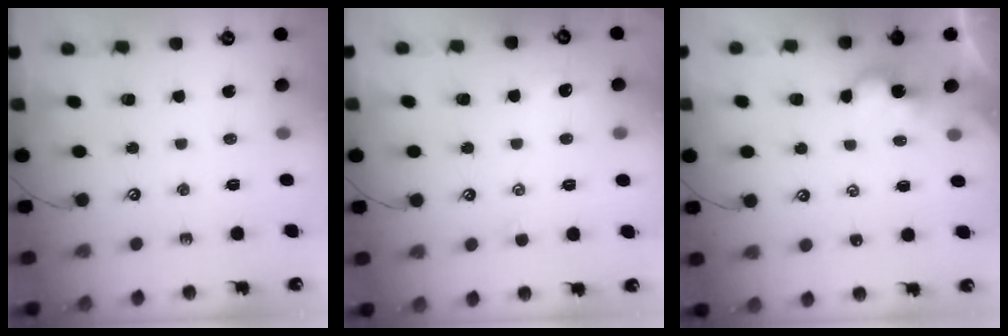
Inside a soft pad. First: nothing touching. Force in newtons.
{"total": 0.8, "press": 0.7, "slide": 0.5}
{"total": 0.0}